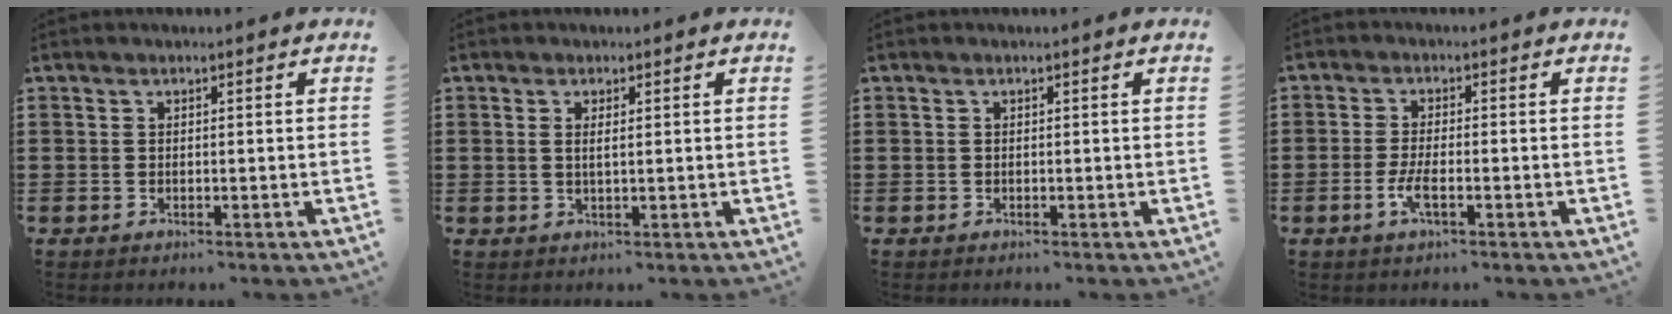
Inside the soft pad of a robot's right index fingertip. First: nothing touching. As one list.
[{"total": 1.2, "force": [0.3, 0.3, 1.2], "torque": [-0.023, 0.003, 0.005]}, {"total": 0.0}, {"total": 3.4, "force": [-1.4, 0.8, 3.1], "torque": [-0.065, -0.004, -0.028]}]